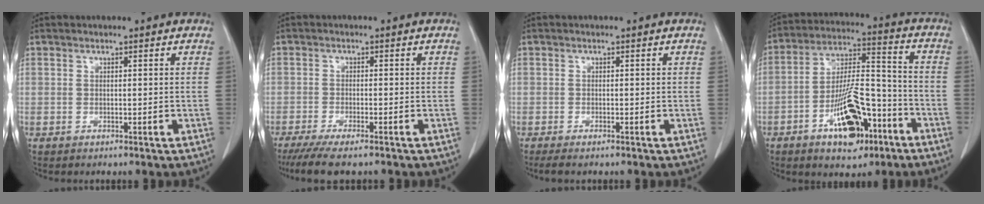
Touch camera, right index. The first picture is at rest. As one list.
[{"total": 7.6, "force": [-6.1, 0.9, 4.5], "torque": [-0.068, -0.017, -0.097]}, {"total": 2.6, "force": [-2.1, 0.3, 1.5], "torque": [-0.022, -0.008, -0.030]}, {"total": 14.3, "force": [-7.1, 5.3, 11.2], "torque": [-0.198, 0.014, -0.110]}]